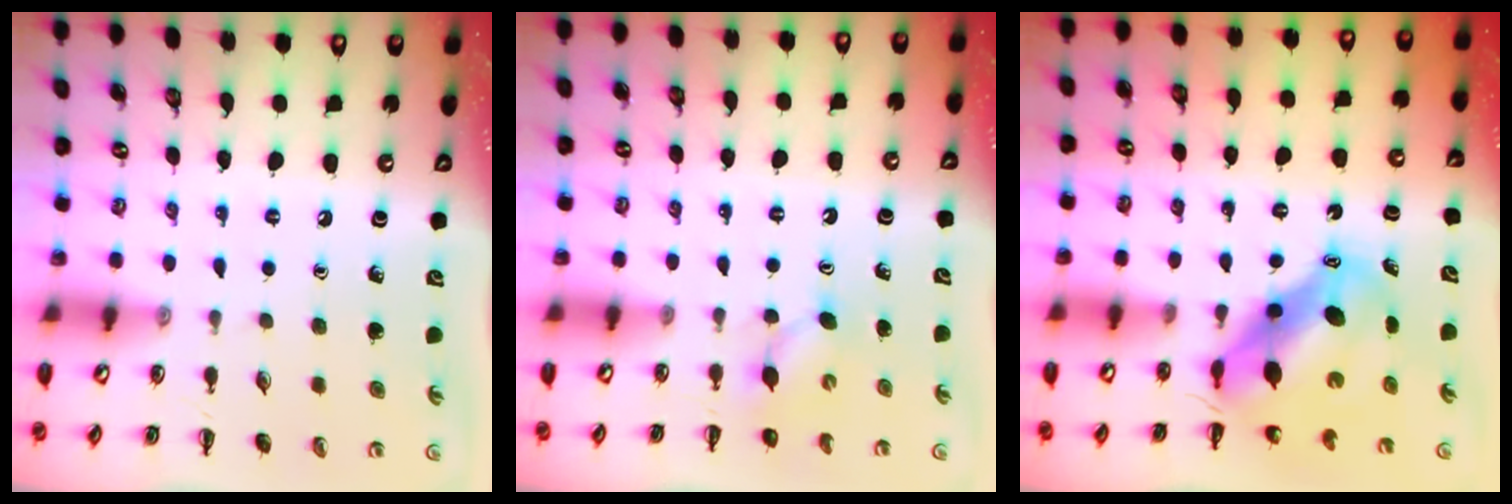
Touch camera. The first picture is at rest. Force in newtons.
{"total": 3.6, "press": 3.5, "slide": 0.8}
{"total": 8.6, "press": 8.2, "slide": 2.6}